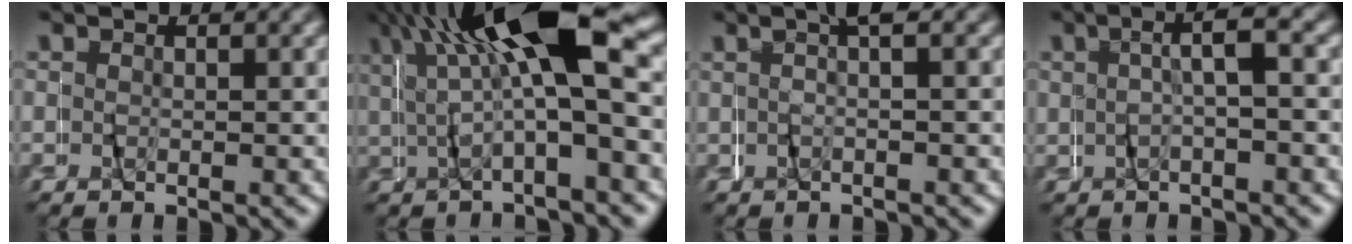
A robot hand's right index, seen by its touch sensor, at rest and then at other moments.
{"total": 10.7, "force": [3.7, 3.1, 9.6], "torque": [-0.155, 0.040, 0.051]}
{"total": 1.1, "force": [0.1, -0.6, 0.9], "torque": [-0.020, 0.011, -0.001]}
{"total": 2.0, "force": [0.2, -0.1, 2.0], "torque": [-0.035, 0.014, 0.003]}